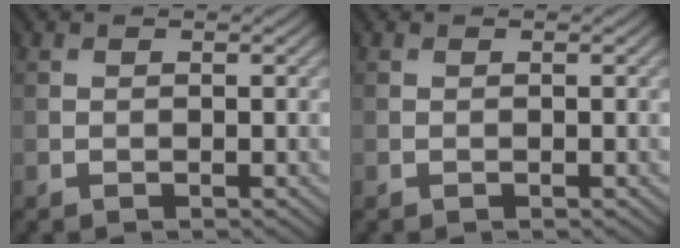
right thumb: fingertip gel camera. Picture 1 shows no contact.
{"total": 0.0}